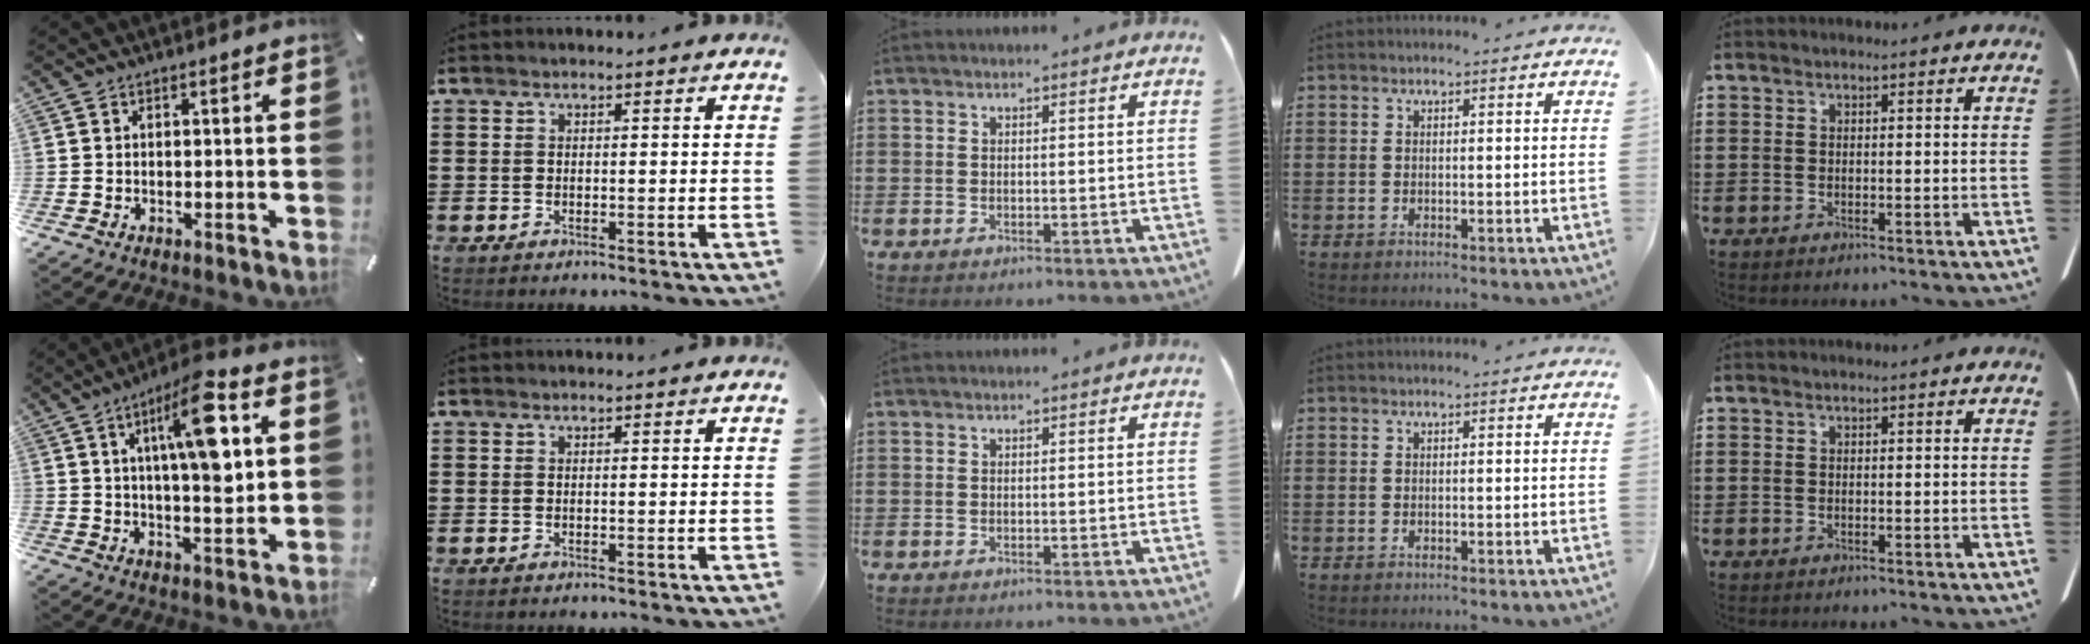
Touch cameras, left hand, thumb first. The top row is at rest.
{"thumb": {"total": 15.3, "force": [5.0, 4.6, 13.7], "torque": [-0.216, -0.015, 0.073]}}